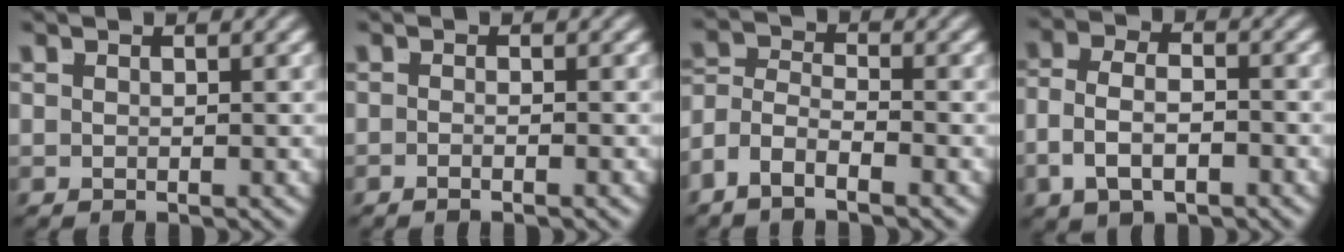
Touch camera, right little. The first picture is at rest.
{"total": 1.3, "force": [-1.2, -0.3, 0.5], "torque": [-0.006, -0.001, -0.022]}
{"total": 5.4, "force": [-2.4, 4.2, 2.4], "torque": [-0.061, -0.019, -0.048]}
{"total": 4.9, "force": [-1.7, 3.1, 3.3], "torque": [-0.069, -0.018, -0.020]}